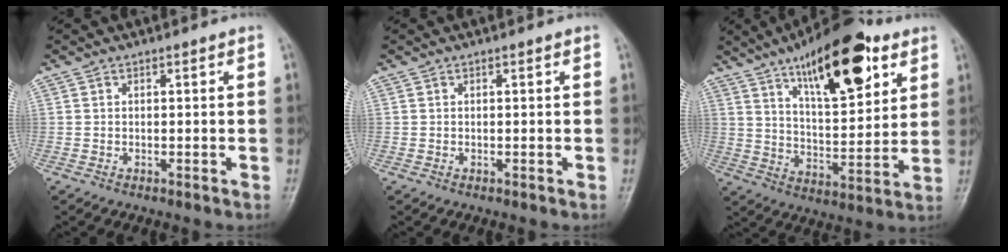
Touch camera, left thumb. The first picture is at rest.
{"total": 0.0}
{"total": 20.4, "force": [11.0, 7.7, 15.3], "torque": [-0.197, -0.044, 0.176]}